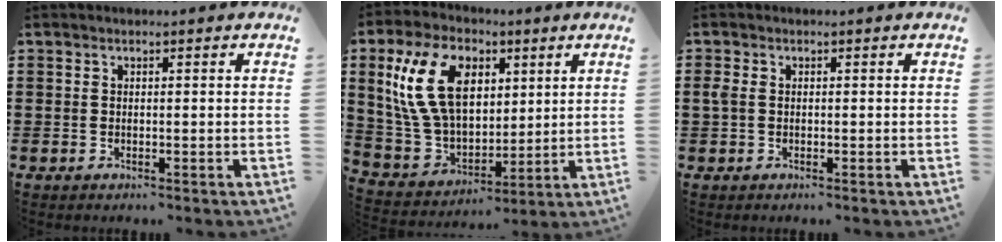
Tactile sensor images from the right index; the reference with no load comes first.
{"total": 14.5, "force": [4.6, 9.5, 10.0], "torque": [-0.240, 0.016, 0.082]}
{"total": 1.5, "force": [0.1, 1.1, 1.1], "torque": [-0.039, 0.000, -0.005]}